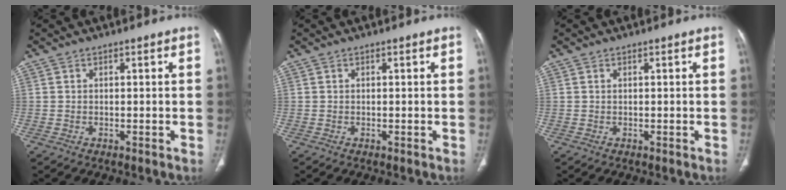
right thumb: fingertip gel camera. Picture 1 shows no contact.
{"total": 0.0}
{"total": 0.0}